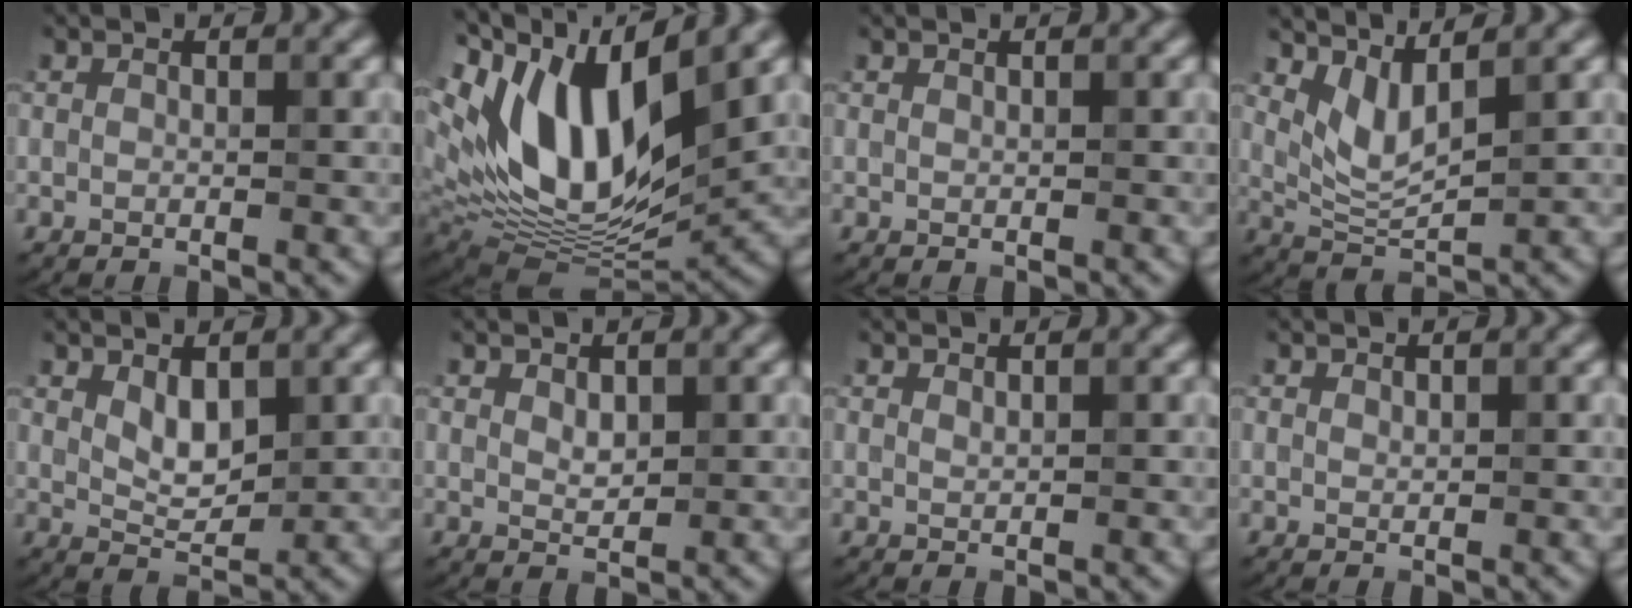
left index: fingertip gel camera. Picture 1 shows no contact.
{"total": 14.5, "force": [5.1, 6.6, 11.9], "torque": [-0.215, 0.008, 0.092]}
{"total": 0.0}
{"total": 3.3, "force": [2.0, 1.1, 2.4], "torque": [-0.058, -0.013, 0.046]}
{"total": 2.6, "force": [0.8, 1.4, 2.1], "torque": [-0.042, -0.004, 0.018]}
{"total": 1.2, "force": [0.5, 0.7, 0.9], "torque": [-0.019, -0.003, 0.011]}
{"total": 0.6, "force": [0.5, 0.0, 0.1], "torque": [-0.001, -0.001, 0.013]}
{"total": 0.0}